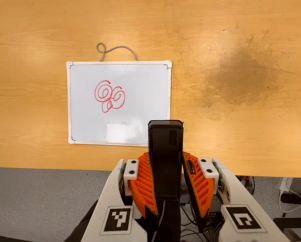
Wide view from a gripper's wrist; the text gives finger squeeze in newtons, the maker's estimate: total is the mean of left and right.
{"total": 4.7, "left": 3.3, "right": 6.1}